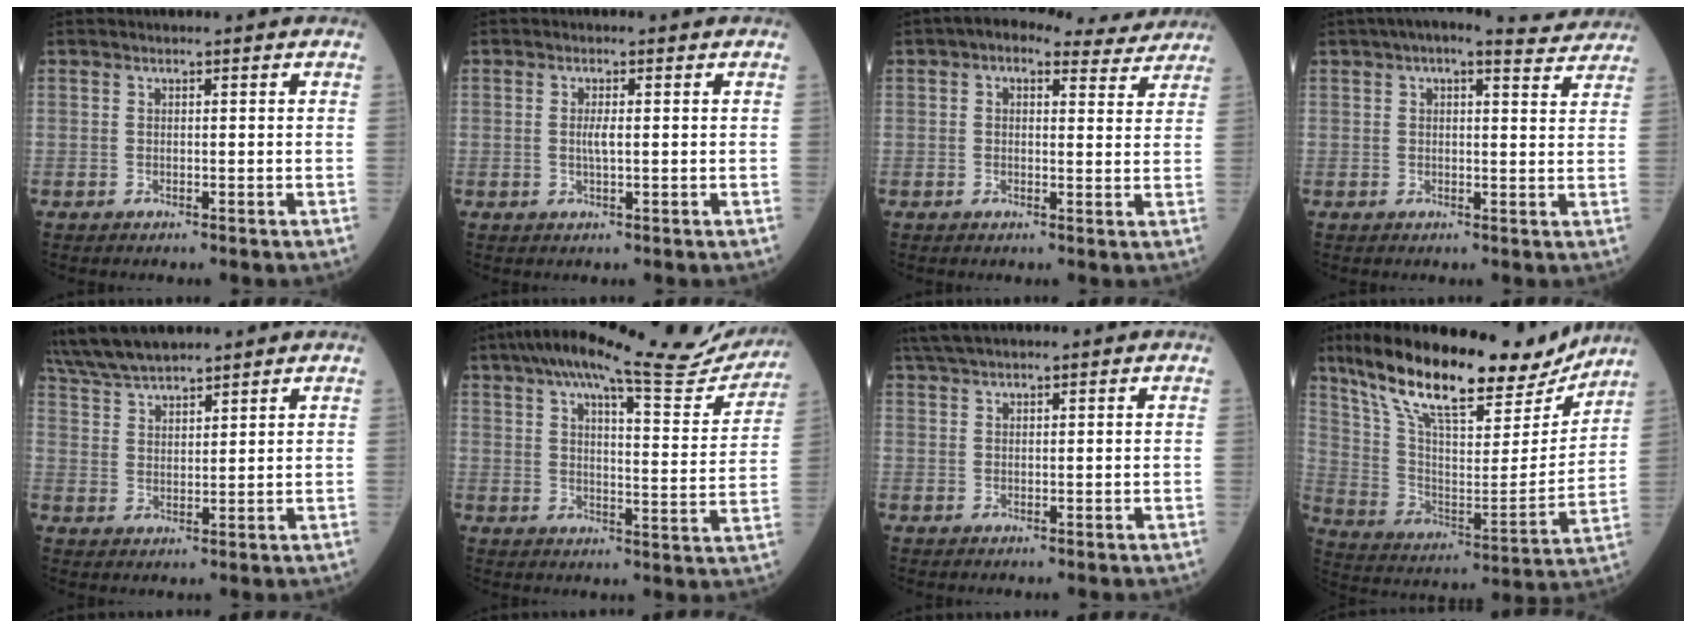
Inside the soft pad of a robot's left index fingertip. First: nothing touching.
{"total": 1.7, "force": [0.0, 0.2, 1.7], "torque": [-0.036, -0.003, -0.001]}
{"total": 7.3, "force": [5.9, 3.2, 2.8], "torque": [-0.031, 0.023, 0.064]}
{"total": 8.7, "force": [7.4, 2.0, 4.1], "torque": [-0.054, 0.023, 0.078]}
{"total": 9.3, "force": [8.6, 1.3, 3.5], "torque": [-0.075, 0.023, 0.166]}
{"total": 21.4, "force": [19.1, 2.6, 9.4], "torque": [-0.139, -0.022, 0.238]}
{"total": 3.4, "force": [3.0, 0.1, 1.6], "torque": [-0.033, 0.024, 0.059]}
{"total": 24.3, "force": [19.3, 5.9, 13.4], "torque": [-0.233, -0.009, 0.309]}